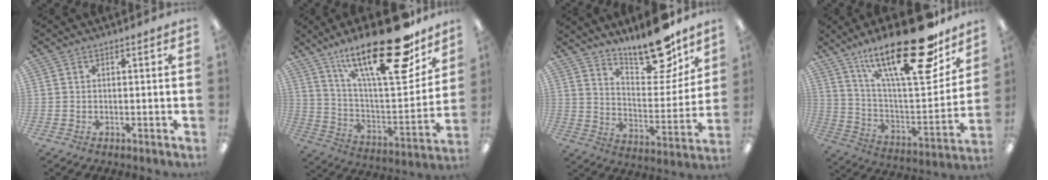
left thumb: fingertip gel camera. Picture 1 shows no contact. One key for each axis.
{"total": 28.1, "fx": 18.7, "fy": 8.5, "fz": 19.2, "tx": -0.308, "ty": -0.118, "tz": 0.304}
{"total": 17.1, "fx": 14.3, "fy": 5.2, "fz": 7.8, "tx": -0.111, "ty": -0.106, "tz": 0.243}
{"total": 28.6, "fx": 18.8, "fy": 8.6, "fz": 19.8, "tx": -0.308, "ty": -0.115, "tz": 0.308}